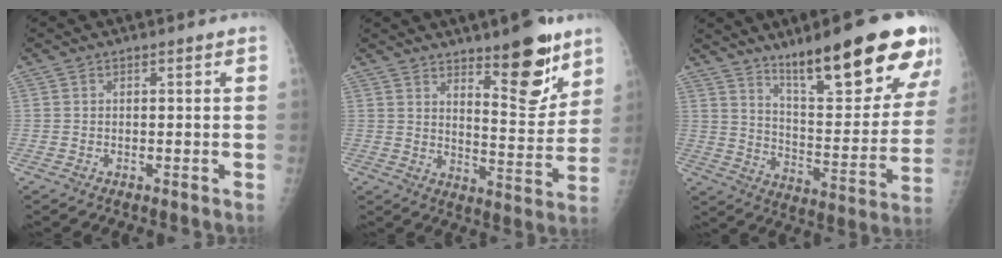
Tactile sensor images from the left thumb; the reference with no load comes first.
{"total": 13.3, "force": [8.7, 4.2, 9.2], "torque": [-0.095, -0.068, 0.134]}
{"total": 23.9, "force": [15.3, 5.5, 17.6], "torque": [-0.219, -0.071, 0.237]}